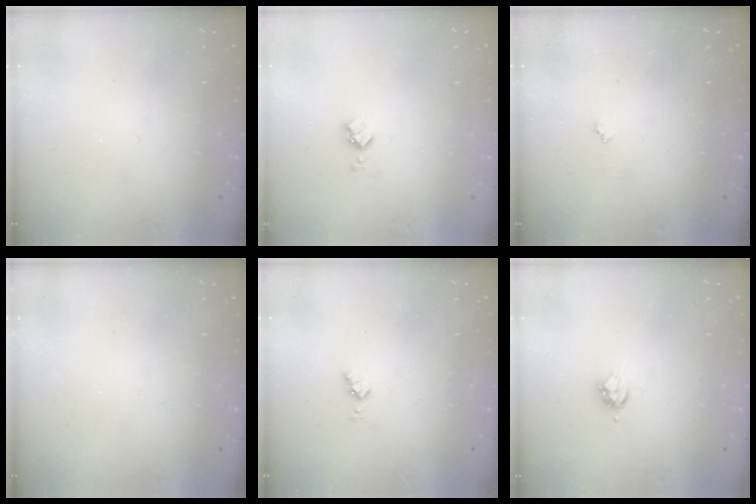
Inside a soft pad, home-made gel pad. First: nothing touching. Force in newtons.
{"total": 4.3, "press": 4.3, "slide": 0.6}
{"total": 3.7, "press": 3.7, "slide": 0.4}
{"total": 0.0}
{"total": 3.5, "press": 3.4, "slide": 0.9}
{"total": 4.6, "press": 4.6, "slide": 0.4}